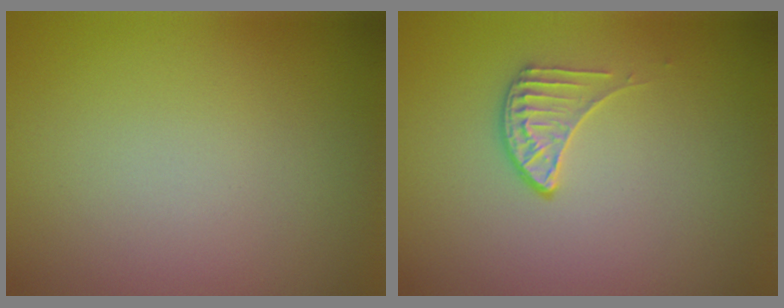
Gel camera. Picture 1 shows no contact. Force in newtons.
{"total": 1.9, "press": 1.3, "slide": 1.3}